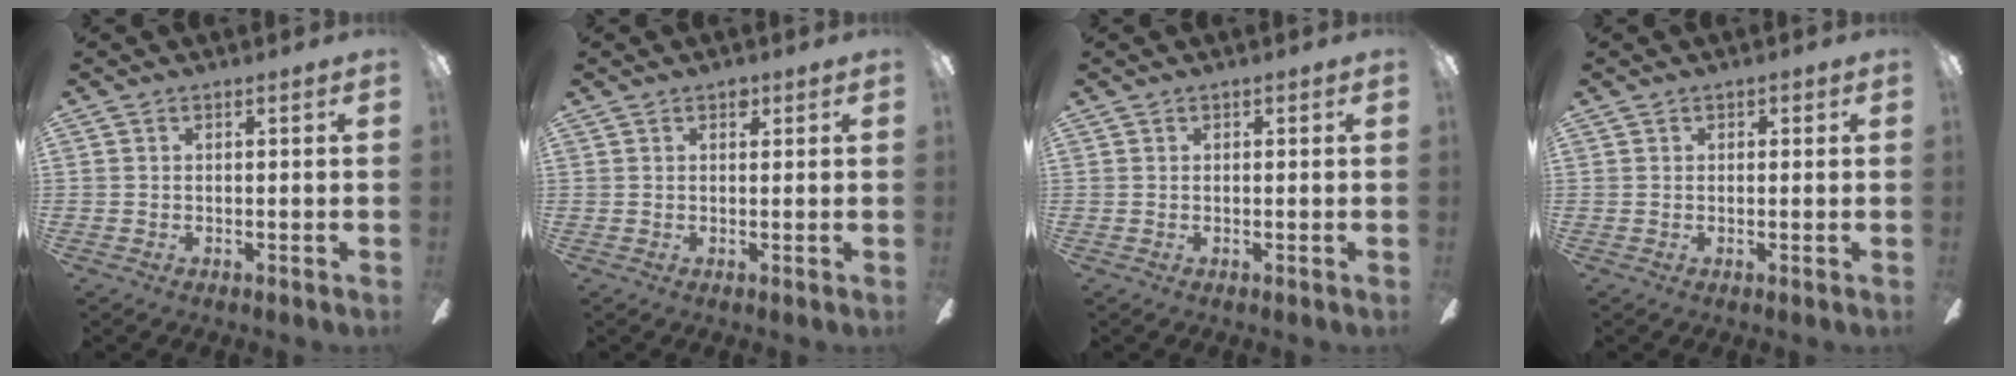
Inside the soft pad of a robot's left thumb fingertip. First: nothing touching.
{"total": 1.8, "force": [1.0, 1.3, 0.9], "torque": [-0.002, -0.002, 0.014]}
{"total": 0.5, "force": [0.0, 0.5, 0.2], "torque": [-0.003, 0.004, -0.001]}
{"total": 1.0, "force": [0.1, 0.9, 0.3], "torque": [0.003, 0.001, -0.001]}